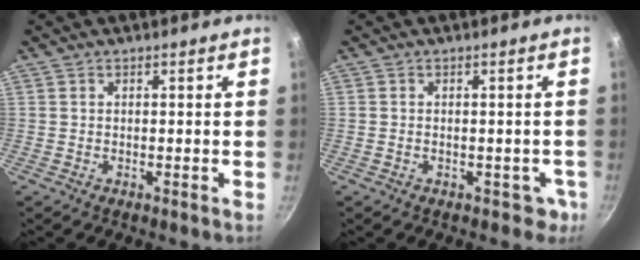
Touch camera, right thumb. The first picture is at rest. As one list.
[{"total": 3.1, "force": [-1.1, 2.4, 1.5], "torque": [0.007, 0.023, 0.003]}]